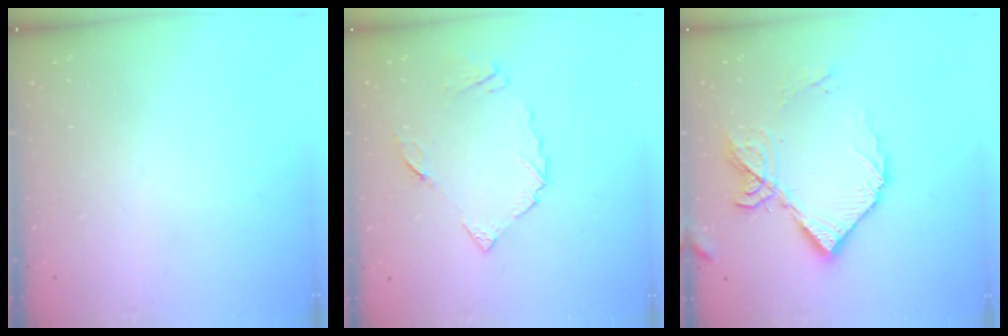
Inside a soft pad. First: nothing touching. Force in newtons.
{"total": 9.0, "press": 9.0, "slide": 1.0}
{"total": 14.9, "press": 14.8, "slide": 1.3}